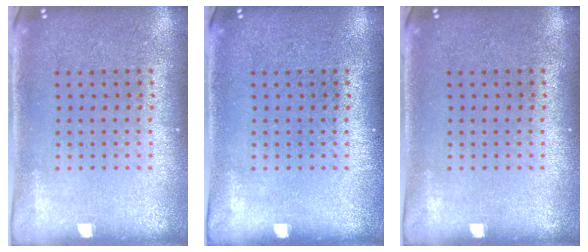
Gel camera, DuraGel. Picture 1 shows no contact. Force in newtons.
{"total": 0.0}
{"total": 0.0}